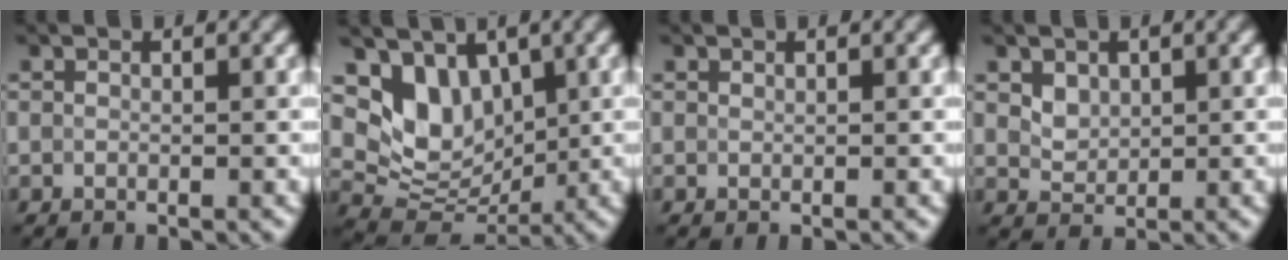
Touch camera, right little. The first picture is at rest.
{"total": 5.5, "force": [2.2, 3.8, 3.3], "torque": [-0.057, -0.015, 0.042]}
{"total": 0.0}
{"total": 1.6, "force": [0.8, 1.2, 0.7], "torque": [-0.011, -0.006, 0.020]}